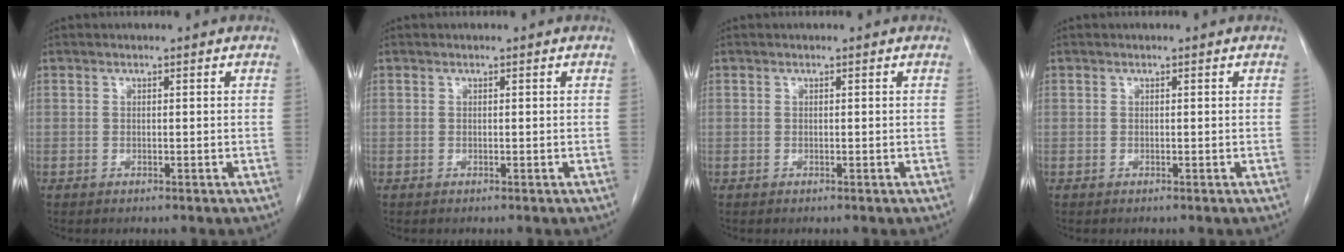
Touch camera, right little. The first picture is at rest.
{"total": 0.0}
{"total": 0.0}
{"total": 0.0}